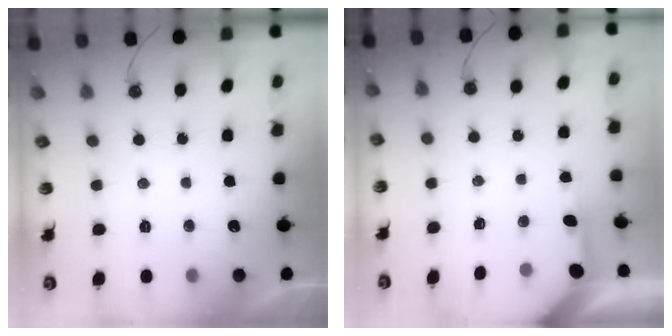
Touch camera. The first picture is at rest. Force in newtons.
{"total": 3.5, "press": 3.5, "slide": 0.3}